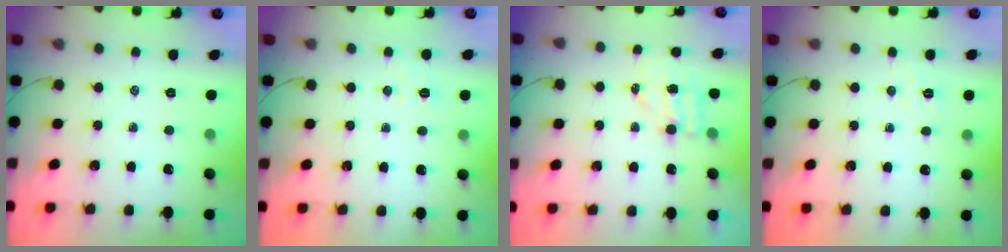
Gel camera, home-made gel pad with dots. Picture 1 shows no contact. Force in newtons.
{"total": 4.2, "press": 4.1, "slide": 0.9}
{"total": 5.0, "press": 5.0, "slide": 0.7}
{"total": 3.3, "press": 3.2, "slide": 0.8}